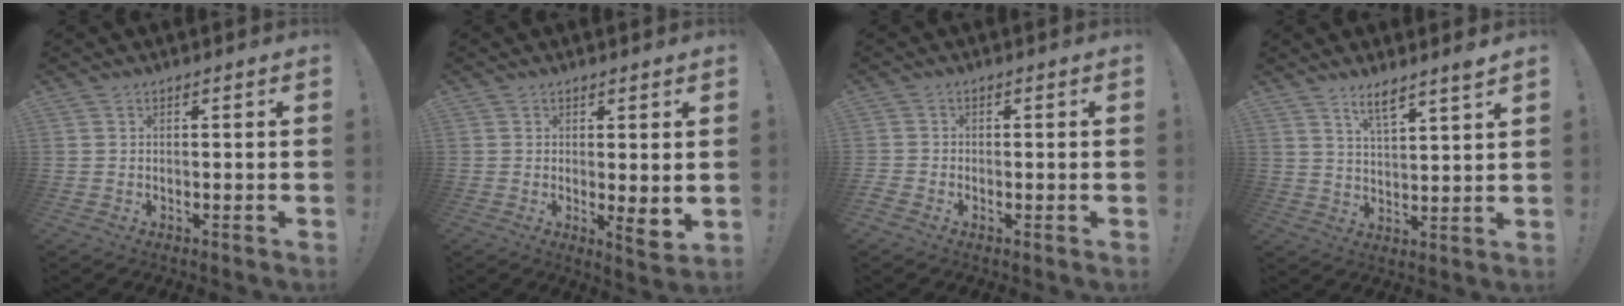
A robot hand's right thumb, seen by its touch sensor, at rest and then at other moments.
{"total": 4.9, "force": [0.5, 0.7, 4.9], "torque": [-0.060, -0.018, 0.010]}
{"total": 1.6, "force": [-1.2, 1.1, 0.3], "torque": [-0.010, 0.006, -0.018]}
{"total": 6.4, "force": [5.1, 0.5, 3.8], "torque": [-0.061, -0.035, 0.086]}